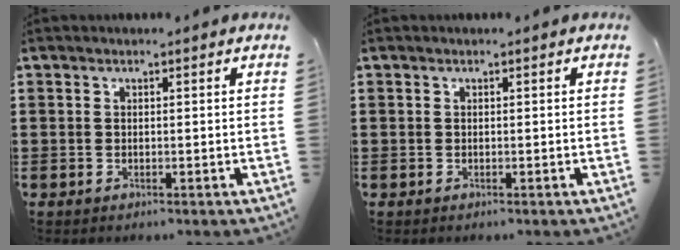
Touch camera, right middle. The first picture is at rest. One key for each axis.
{"total": 0.0}